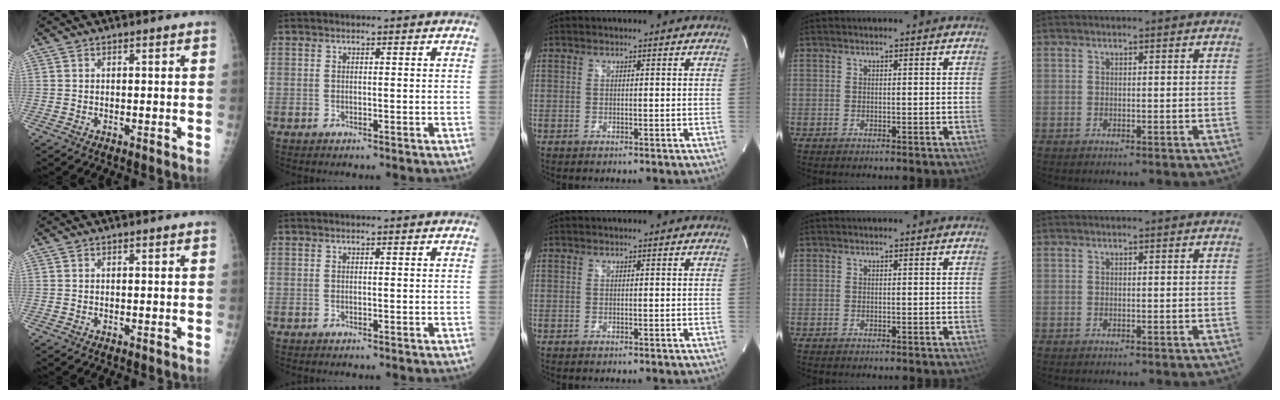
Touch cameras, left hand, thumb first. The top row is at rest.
{}